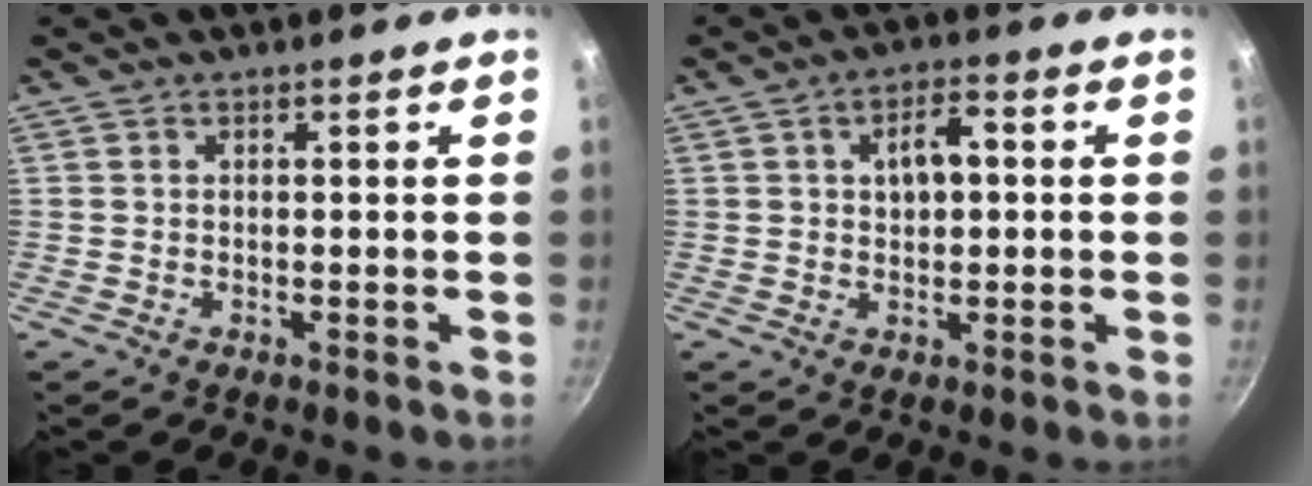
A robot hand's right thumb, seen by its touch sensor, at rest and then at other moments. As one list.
[{"total": 5.6, "force": [0.8, 3.2, 4.5], "torque": [-0.050, 0.013, 0.012]}]